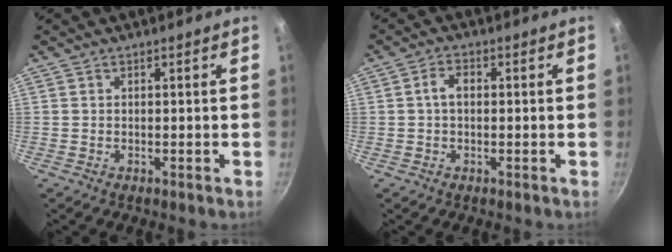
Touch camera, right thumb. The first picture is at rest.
{"total": 3.0, "force": [0.1, 1.9, 2.2], "torque": [-0.037, 0.010, -0.003]}